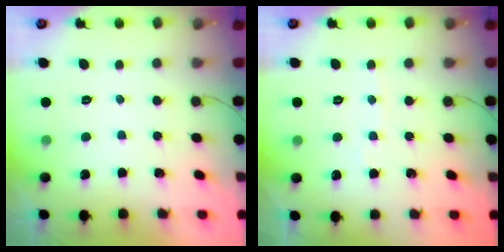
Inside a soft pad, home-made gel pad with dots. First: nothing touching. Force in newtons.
{"total": 2.0, "press": 2.0, "slide": 0.3}